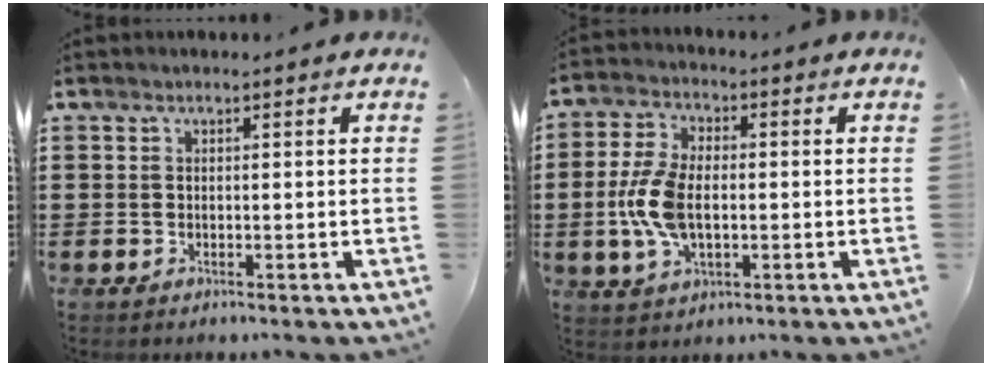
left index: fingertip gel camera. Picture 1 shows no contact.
{"total": 8.6, "force": [-0.8, 4.8, 7.1], "torque": [-0.176, -0.001, -0.023]}